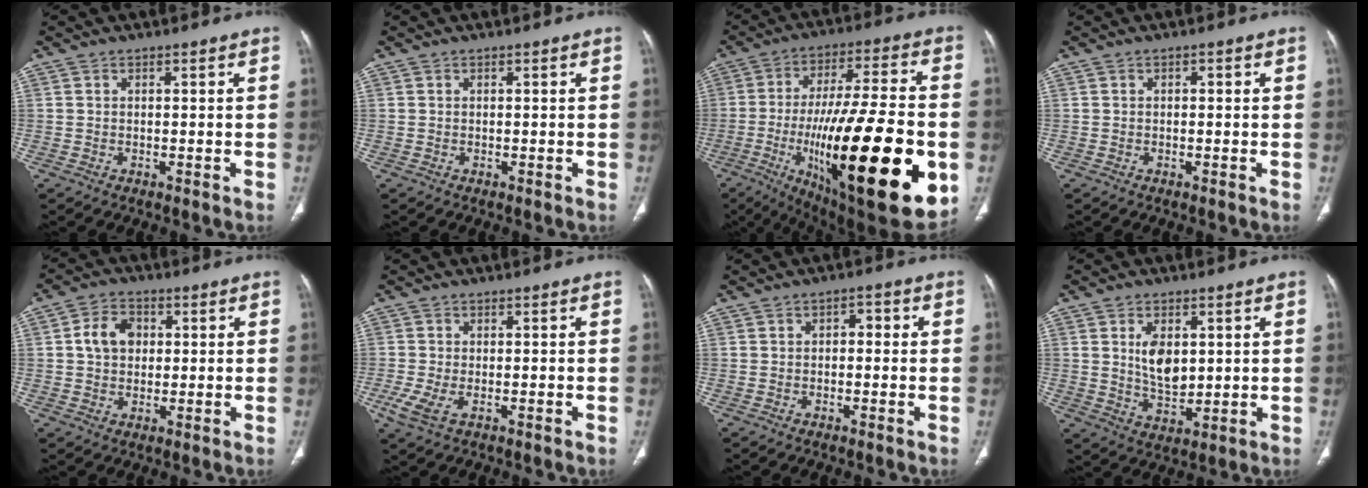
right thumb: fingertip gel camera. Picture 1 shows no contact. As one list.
[{"total": 0.0}, {"total": 36.1, "force": [-8.7, 10.3, 33.5], "torque": [-0.510, -0.014, -0.122]}, {"total": 0.8, "force": [0.1, 0.5, 0.6], "torque": [-0.008, 0.003, 0.001]}, {"total": 6.6, "force": [1.1, 5.2, 4.1], "torque": [-0.058, 0.008, 0.015]}, {"total": 4.2, "force": [-1.6, 1.8, 3.4], "torque": [-0.086, -0.007, -0.029]}, {"total": 2.4, "force": [0.1, 1.6, 1.8], "torque": [-0.015, 0.011, -0.006]}, {"total": 7.7, "force": [1.8, 4.5, 6.0], "torque": [-0.087, -0.015, 0.042]}]